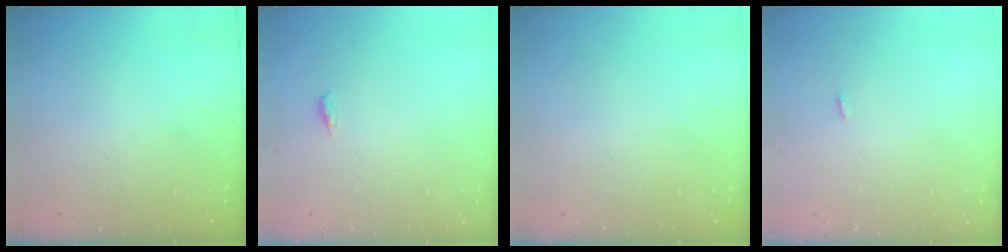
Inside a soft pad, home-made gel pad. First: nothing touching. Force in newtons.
{"total": 3.4, "press": 3.0, "slide": 1.7}
{"total": 0.0}
{"total": 2.8, "press": 1.8, "slide": 2.2}